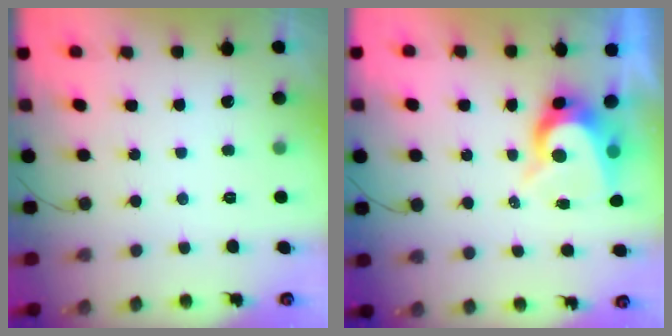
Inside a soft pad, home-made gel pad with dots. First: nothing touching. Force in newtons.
{"total": 8.0, "press": 8.0, "slide": 0.7}